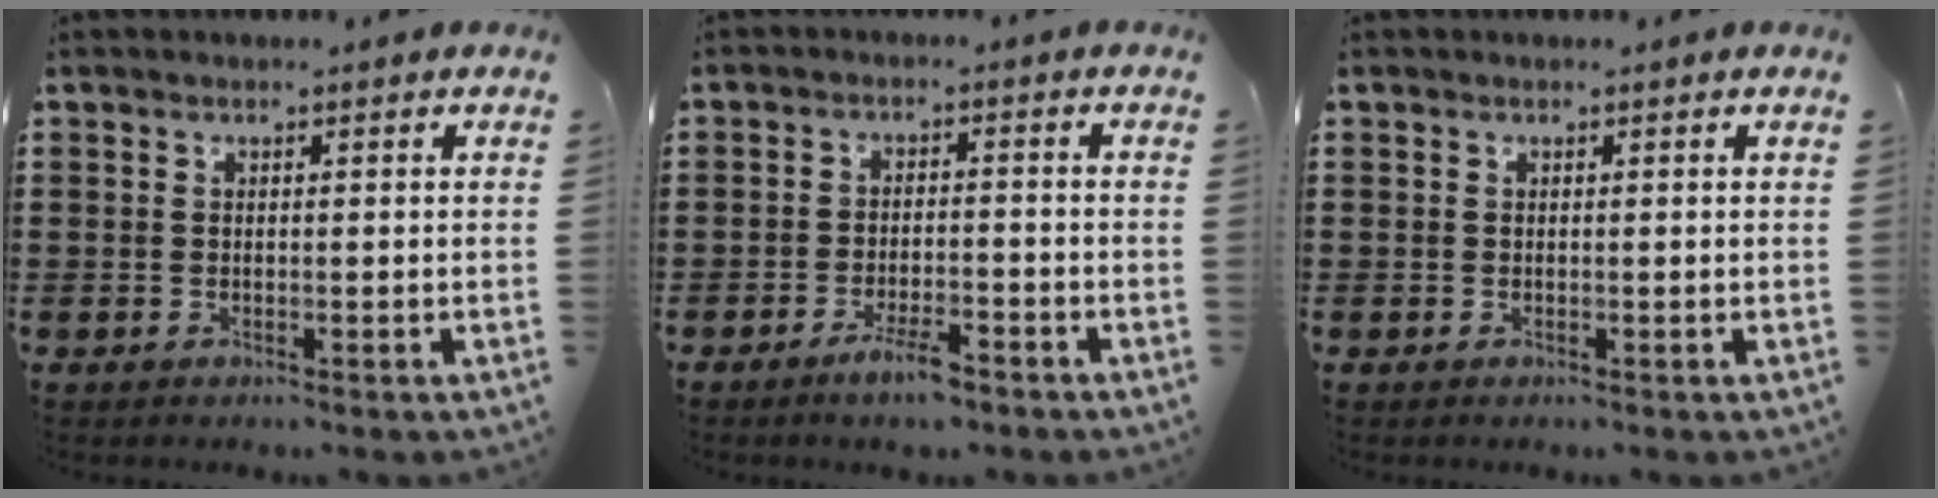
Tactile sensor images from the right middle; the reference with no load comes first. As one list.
[{"total": 4.0, "force": [-2.8, 0.9, 2.7], "torque": [-0.048, 0.005, -0.052]}, {"total": 0.0}]